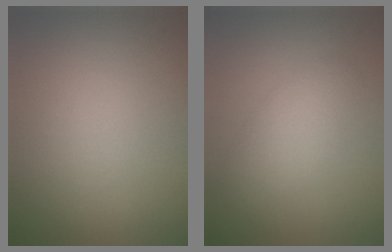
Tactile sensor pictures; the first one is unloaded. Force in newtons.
{"total": 2.8, "press": 2.8, "slide": 0.0}